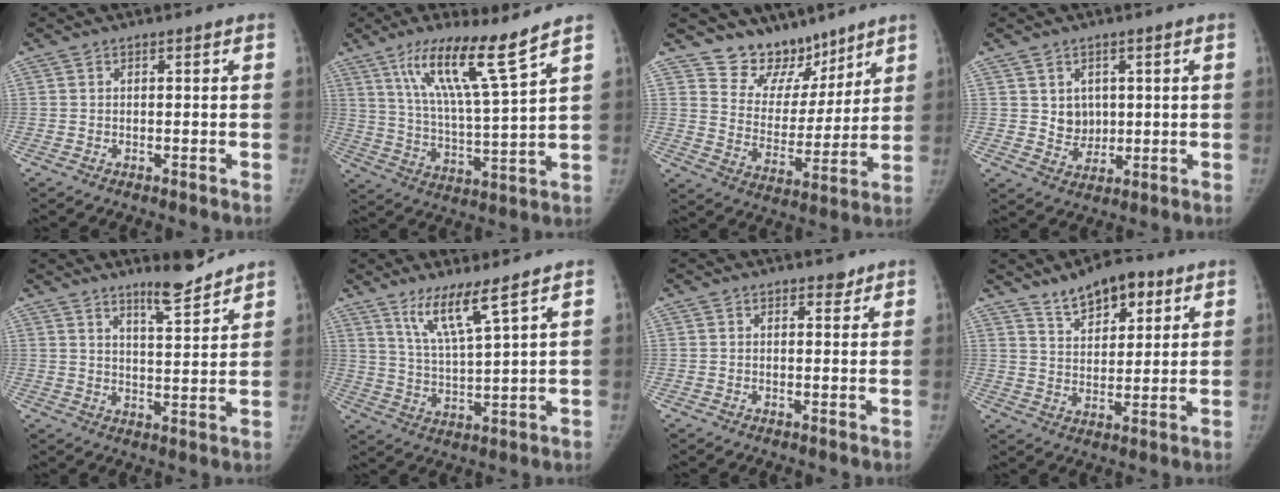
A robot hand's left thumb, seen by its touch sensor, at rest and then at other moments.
{"total": 14.3, "force": [9.3, 0.5, 10.9], "torque": [-0.190, -0.055, 0.171]}
{"total": 11.9, "force": [9.9, 6.5, 1.2], "torque": [0.040, -0.083, 0.177]}
{"total": 4.7, "force": [1.0, 4.1, 2.1], "torque": [-0.007, -0.009, 0.025]}
{"total": 7.0, "force": [6.0, 0.9, 3.6], "torque": [-0.045, -0.053, 0.096]}
{"total": 7.9, "force": [5.5, 0.1, 5.8], "torque": [-0.112, -0.045, 0.112]}
{"total": 1.4, "force": [1.1, 0.8, 0.4], "torque": [0.006, -0.007, 0.011]}
{"total": 9.9, "force": [6.3, 4.9, 5.8], "torque": [-0.063, -0.030, 0.106]}